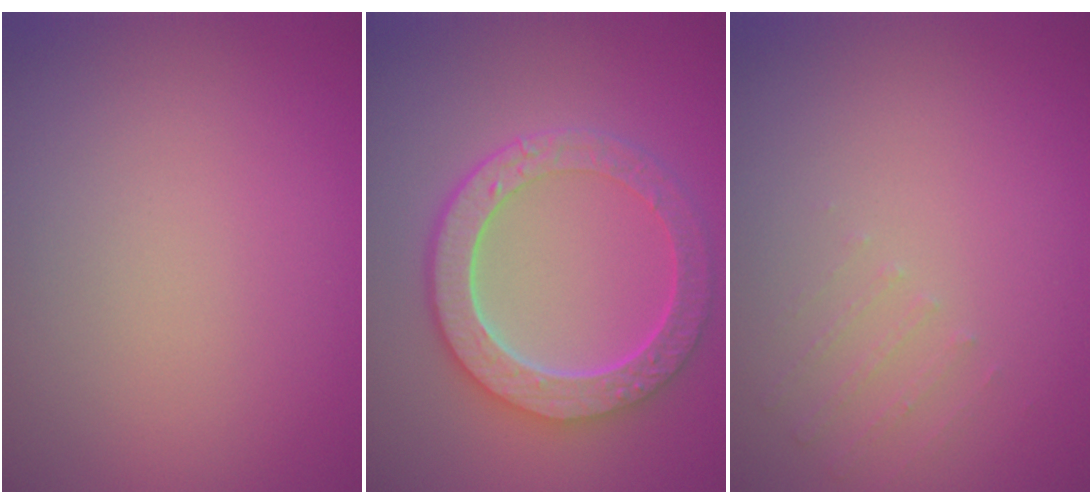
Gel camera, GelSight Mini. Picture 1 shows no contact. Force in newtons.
{"total": 6.6, "press": 5.2, "slide": 4.1}
{"total": 0.6, "press": 0.5, "slide": 0.4}